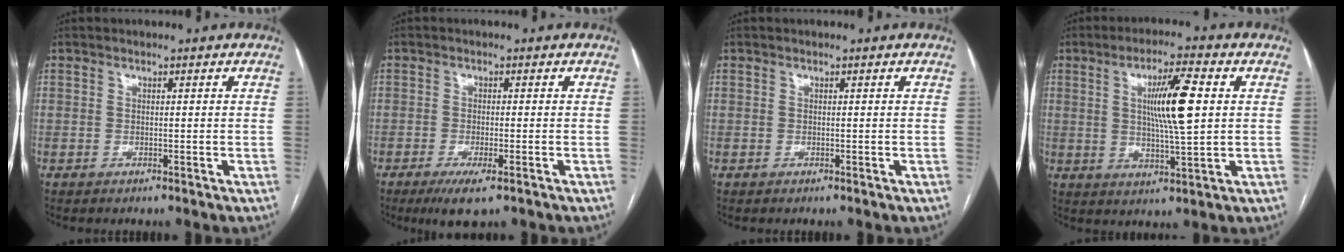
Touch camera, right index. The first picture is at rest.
{"total": 4.7, "force": [-2.8, 0.7, 3.7], "torque": [-0.066, -0.012, -0.043]}
{"total": 0.0}
{"total": 9.9, "force": [2.0, 0.7, 9.7], "torque": [-0.170, -0.002, 0.035]}